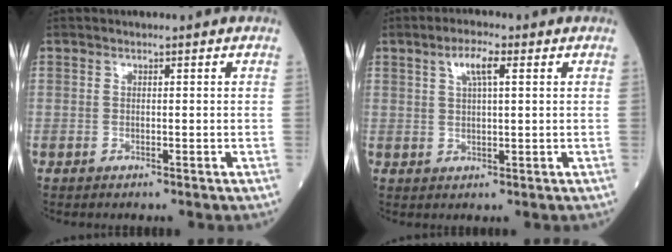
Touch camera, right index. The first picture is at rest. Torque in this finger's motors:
{"motor_torque": [0.08, 0.03, 0.26, 0.05]}